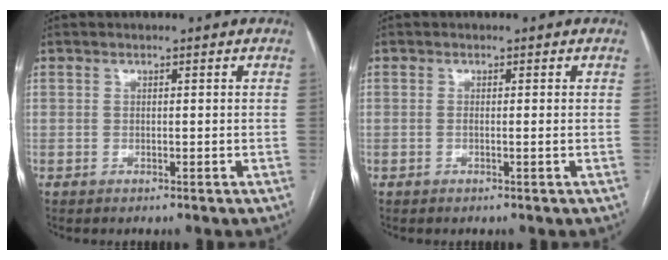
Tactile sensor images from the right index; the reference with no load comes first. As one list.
[{"total": 0.7, "force": [-0.1, -0.1, 0.7], "torque": [-0.014, 0.000, -0.001]}]